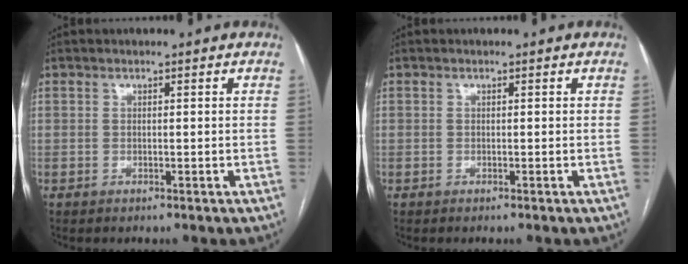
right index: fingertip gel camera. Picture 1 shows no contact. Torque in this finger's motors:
{"motor_torque": [-0.15, 0.15, -0.04, -0.05]}